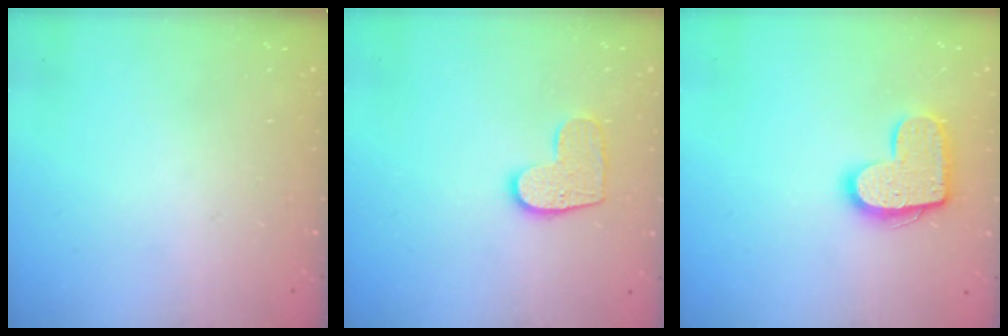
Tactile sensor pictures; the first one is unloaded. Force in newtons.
{"total": 9.2, "press": 9.2, "slide": 0.3}
{"total": 13.5, "press": 13.5, "slide": 0.7}